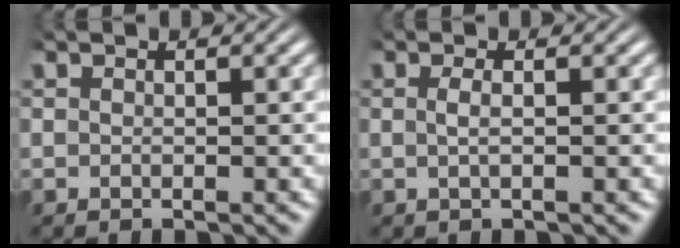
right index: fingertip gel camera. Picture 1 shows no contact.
{"total": 1.0, "force": [-0.2, -0.3, 1.0], "torque": [-0.026, -0.008, 0.001]}